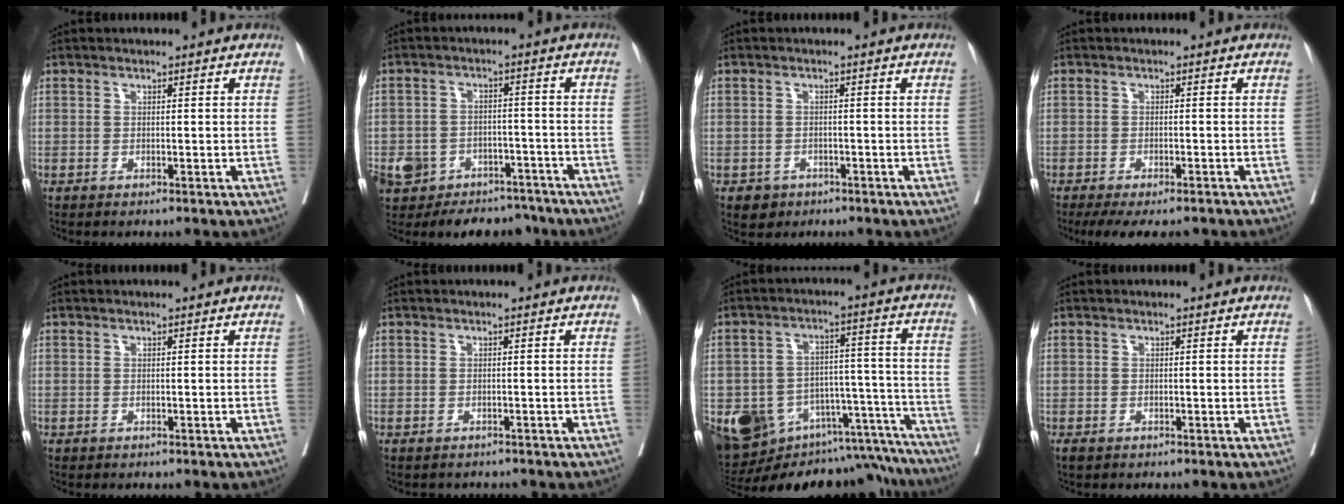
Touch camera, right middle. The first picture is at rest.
{"total": 12.7, "force": [-8.6, 8.5, 3.9], "torque": [-0.080, 0.017, -0.116]}
{"total": 2.4, "force": [-1.4, 1.9, 0.4], "torque": [-0.004, 0.007, -0.017]}
{"total": 9.1, "force": [-7.6, 2.4, 4.3], "torque": [-0.056, -0.009, -0.100]}
{"total": 0.0}
{"total": 1.6, "force": [-1.4, 0.7, 0.2], "torque": [-0.009, -0.001, -0.018]}
{"total": 21.2, "force": [-16.8, 9.7, 8.5], "torque": [-0.118, 0.047, -0.224]}
{"total": 0.9, "force": [-0.6, 0.6, 0.4], "torque": [-0.010, -0.001, -0.005]}